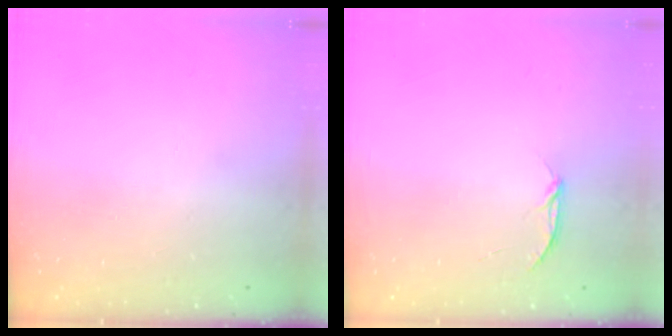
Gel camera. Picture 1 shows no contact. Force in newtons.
{"total": 3.1, "press": 3.0, "slide": 0.4}